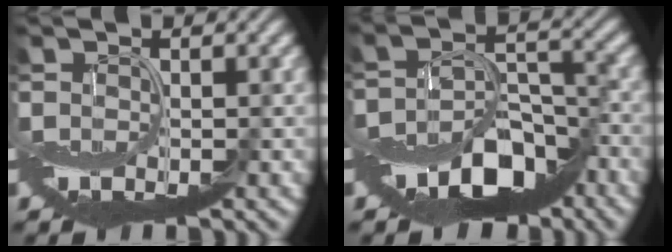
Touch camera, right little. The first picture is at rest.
{"total": 8.1, "force": [-5.4, 3.6, 4.8], "torque": [-0.069, -0.004, -0.096]}